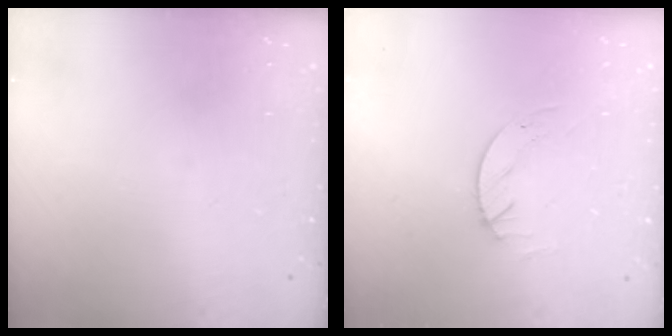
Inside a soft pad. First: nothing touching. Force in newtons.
{"total": 2.5, "press": 2.5, "slide": 0.2}